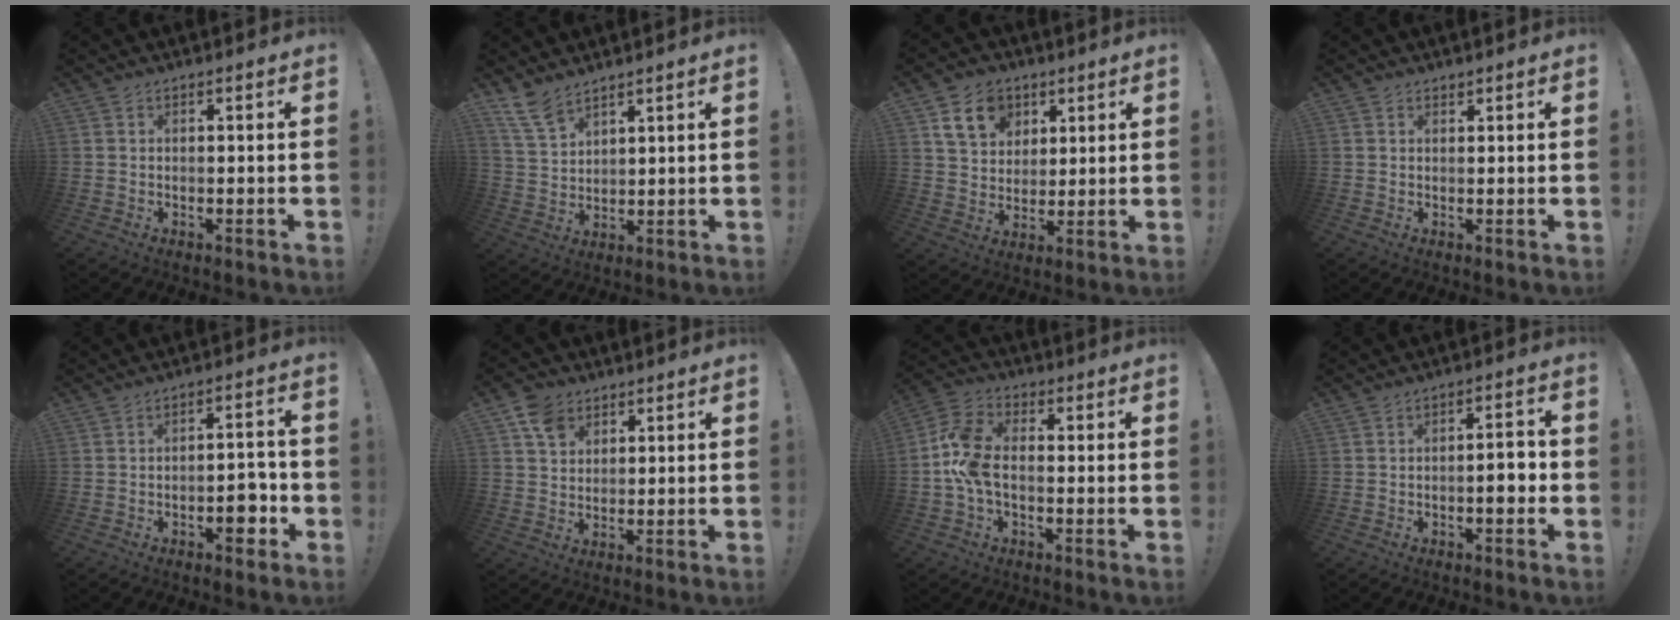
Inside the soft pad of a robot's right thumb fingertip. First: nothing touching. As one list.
[{"total": 9.0, "force": [7.1, 4.4, 3.4], "torque": [-0.065, -0.043, 0.141]}, {"total": 12.4, "force": [6.1, 9.4, 5.2], "torque": [-0.085, -0.019, 0.121]}, {"total": 1.0, "force": [0.9, 0.4, 0.1], "torque": [0.004, -0.005, 0.017]}, {"total": 7.0, "force": [-3.2, 3.1, 5.5], "torque": [-0.063, 0.015, -0.053]}, {"total": 7.3, "force": [4.1, 5.5, 2.7], "torque": [-0.038, -0.018, 0.079]}, {"total": 11.0, "force": [-1.2, 7.1, 8.4], "torque": [-0.165, 0.011, -0.017]}, {"total": 5.5, "force": [-1.6, 1.8, 4.9], "torque": [-0.072, 0.009, -0.030]}]